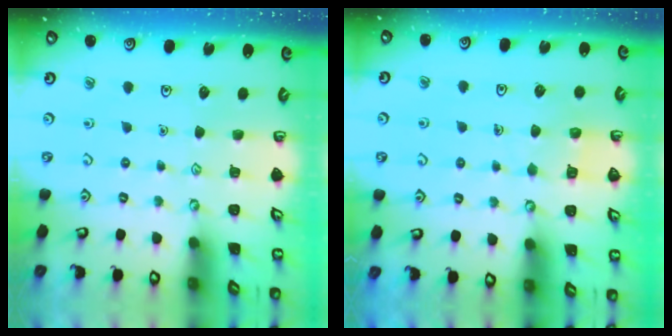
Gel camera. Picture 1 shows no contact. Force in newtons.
{"total": 5.4, "press": 5.4, "slide": 0.3}